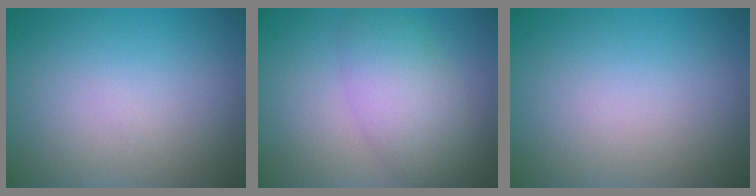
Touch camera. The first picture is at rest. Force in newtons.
{"total": 5.0, "press": 5.0, "slide": 0.3}
{"total": 0.0}